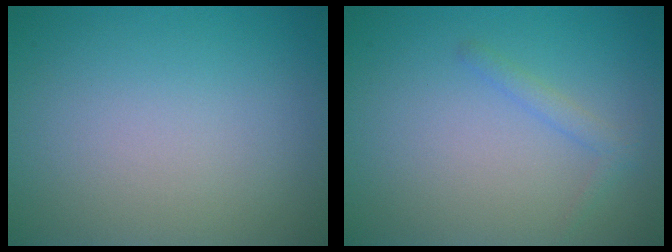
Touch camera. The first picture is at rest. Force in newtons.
{"total": 1.2, "press": 1.2, "slide": 0.1}